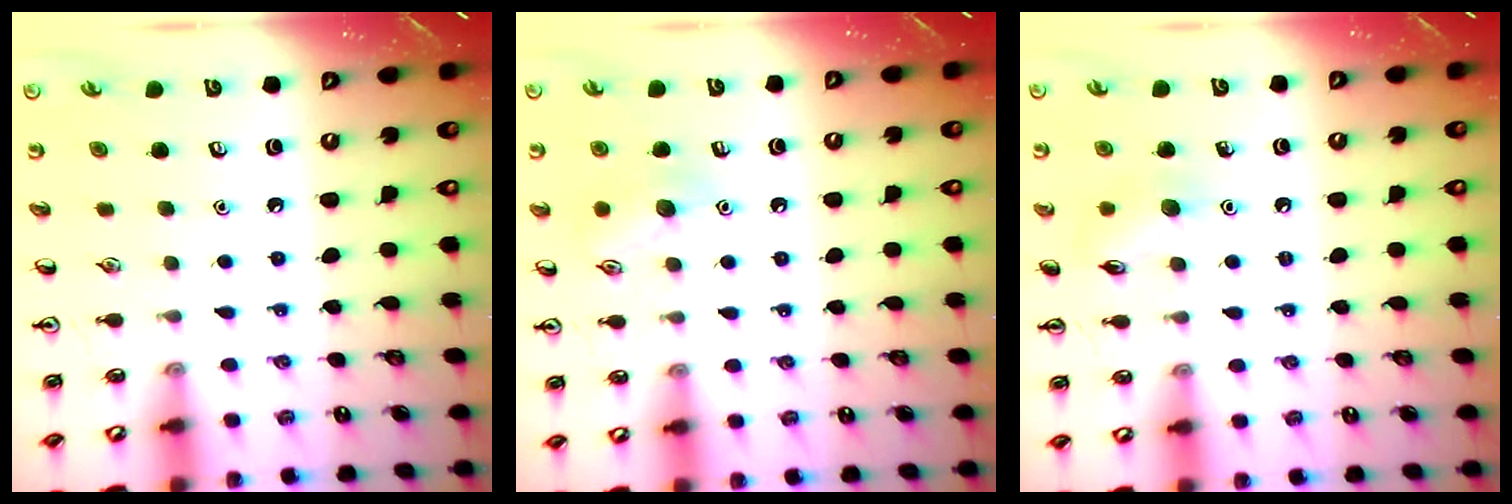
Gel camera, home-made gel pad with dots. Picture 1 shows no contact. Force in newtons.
{"total": 8.3, "press": 8.2, "slide": 1.4}
{"total": 7.2, "press": 7.2, "slide": 0.5}